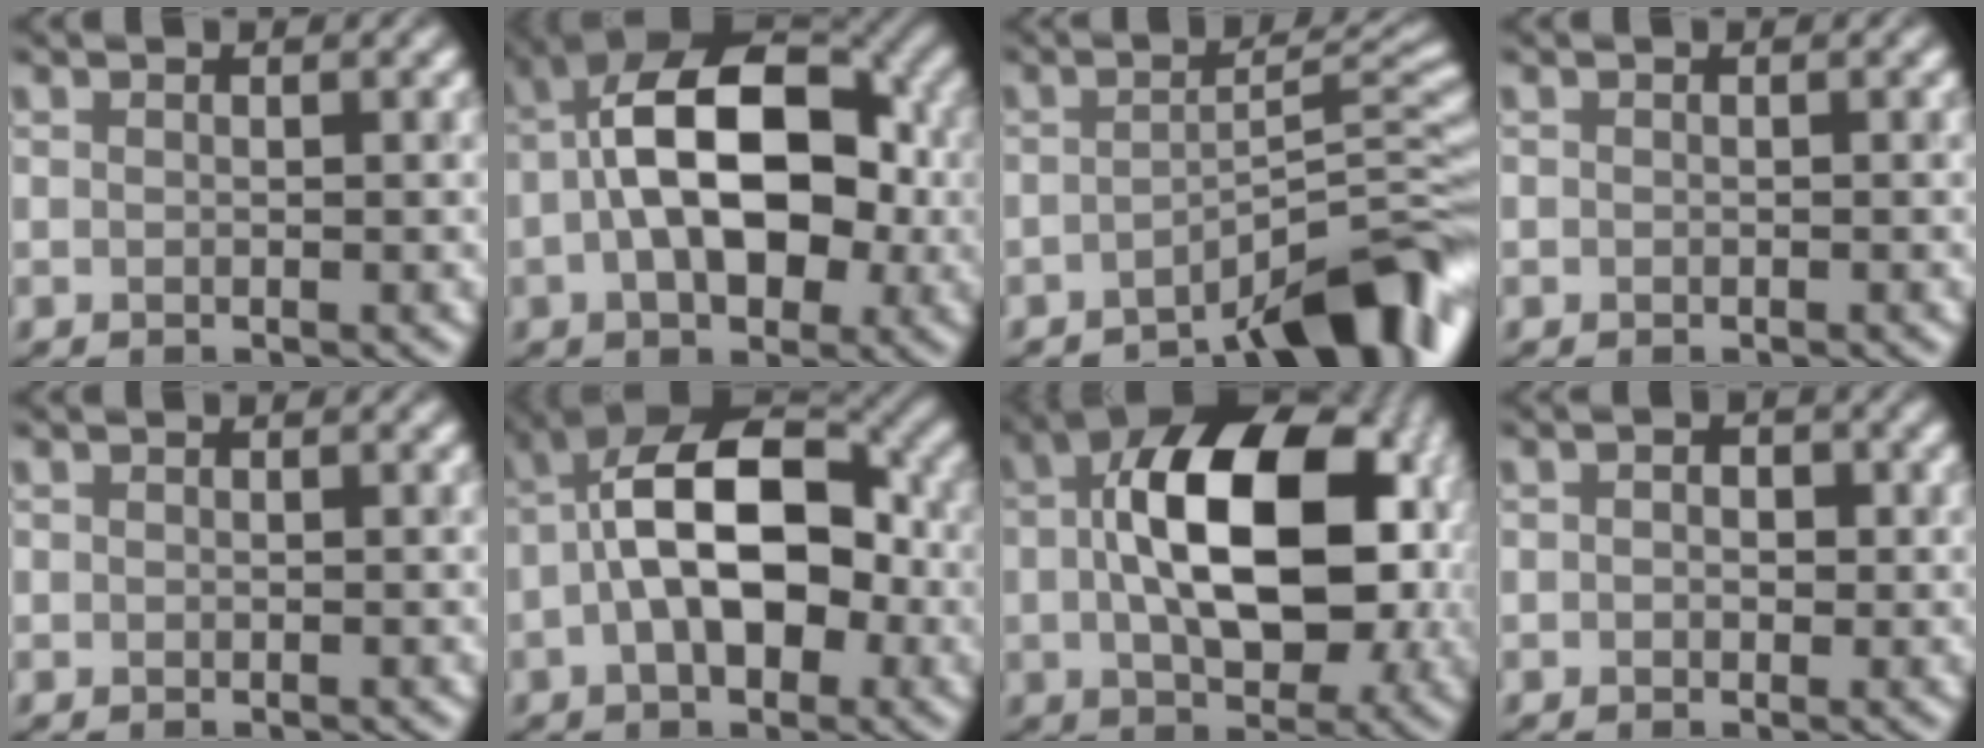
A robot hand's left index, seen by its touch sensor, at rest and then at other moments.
{"total": 12.3, "force": [-0.2, 7.0, 10.1], "torque": [-0.151, 0.024, -0.010]}
{"total": 6.9, "force": [-4.9, 1.5, 4.7], "torque": [-0.057, 0.012, -0.079]}
{"total": 0.0}
{"total": 0.0}
{"total": 11.1, "force": [-0.8, 6.1, 9.2], "torque": [-0.144, 0.024, -0.024]}
{"total": 13.8, "force": [1.2, 8.0, 11.1], "torque": [-0.171, 0.010, 0.021]}
{"total": 1.7, "force": [0.3, 1.3, 1.0], "torque": [-0.007, 0.001, -0.011]}